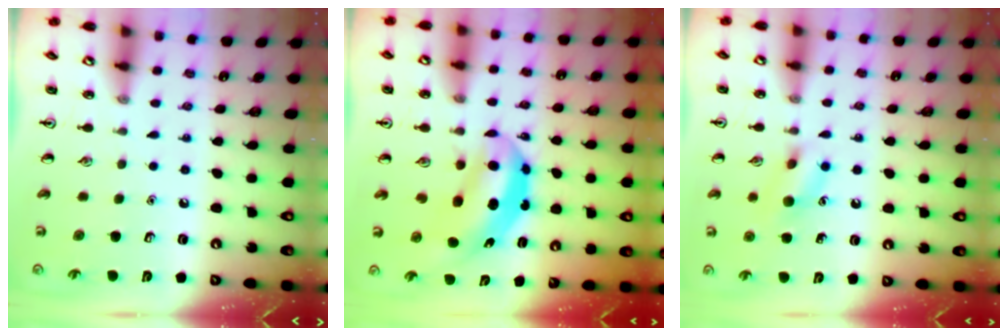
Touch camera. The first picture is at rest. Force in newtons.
{"total": 5.5, "press": 5.2, "slide": 1.7}
{"total": 9.7, "press": 9.7, "slide": 0.6}